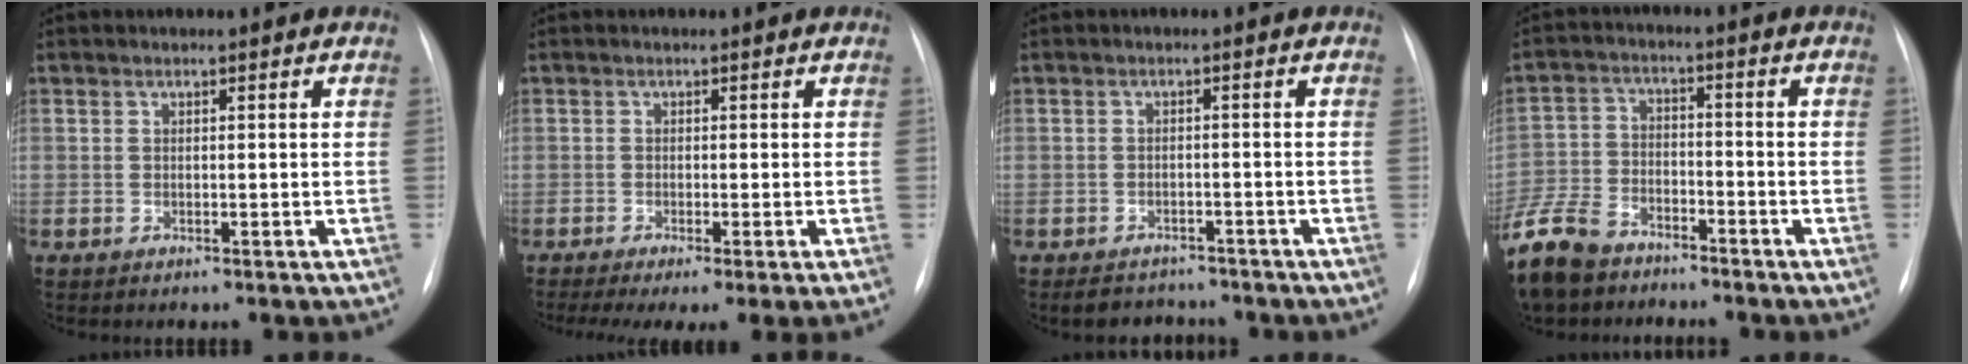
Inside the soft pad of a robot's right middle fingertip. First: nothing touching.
{"total": 8.5, "force": [-6.1, 0.4, 5.9], "torque": [-0.085, -0.021, -0.098]}
{"total": 5.3, "force": [-4.6, 2.4, 0.8], "torque": [-0.009, 0.005, -0.061]}
{"total": 15.2, "force": [-11.4, 7.8, 6.4], "torque": [-0.181, -0.014, -0.210]}